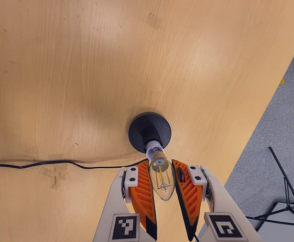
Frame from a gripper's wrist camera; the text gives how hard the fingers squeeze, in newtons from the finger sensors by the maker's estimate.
{"total": 14.3, "left": 15.4, "right": 13.3}